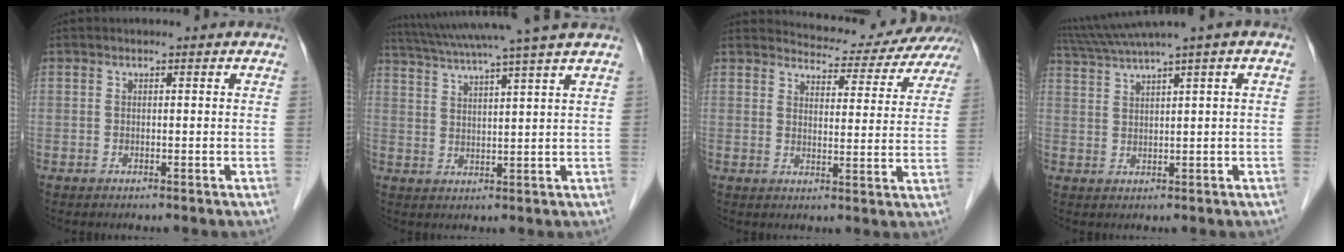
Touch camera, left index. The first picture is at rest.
{"total": 13.4, "force": [11.3, -1.9, 7.1], "torque": [-0.124, 0.007, 0.167]}
{"total": 11.1, "force": [10.9, 1.7, 1.3], "torque": [-0.012, -0.017, 0.120]}
{"total": 6.5, "force": [4.6, -1.5, 4.3], "torque": [-0.086, 0.024, 0.087]}